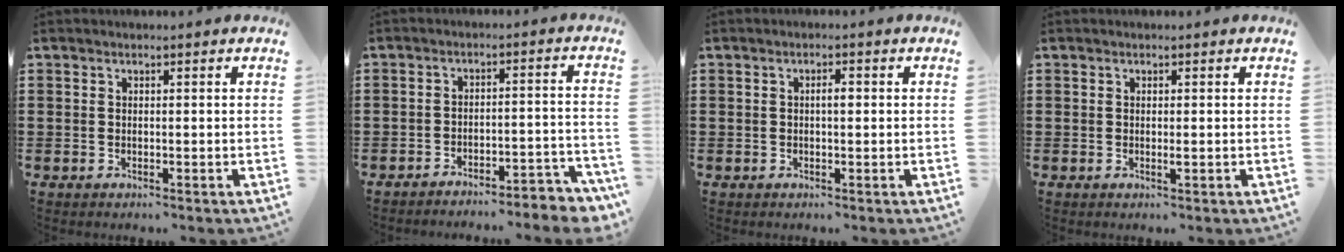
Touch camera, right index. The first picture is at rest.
{"total": 4.2, "force": [-4.1, 0.2, 0.9], "torque": [-0.020, -0.001, -0.086]}
{"total": 1.7, "force": [0.1, 0.5, 1.6], "torque": [-0.030, 0.004, -0.001]}
{"total": 0.9, "force": [-0.1, 0.1, 0.9], "torque": [-0.016, -0.004, 0.000]}